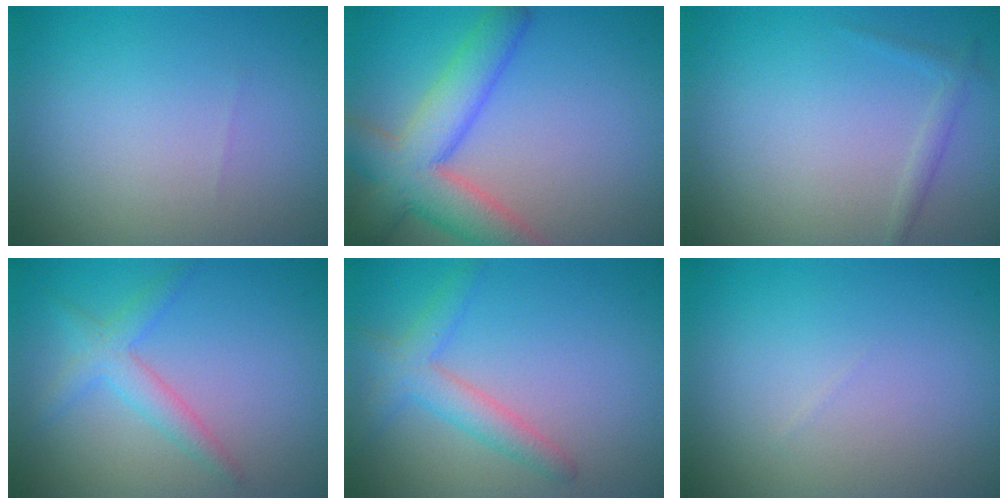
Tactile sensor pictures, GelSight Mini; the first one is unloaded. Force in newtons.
{"total": 7.7, "press": 7.7, "slide": 0.4}
{"total": 1.0, "press": 1.0, "slide": 0.0}
{"total": 2.6, "press": 2.6, "slide": 0.1}
{"total": 3.1, "press": 3.1, "slide": 0.1}
{"total": 0.0}